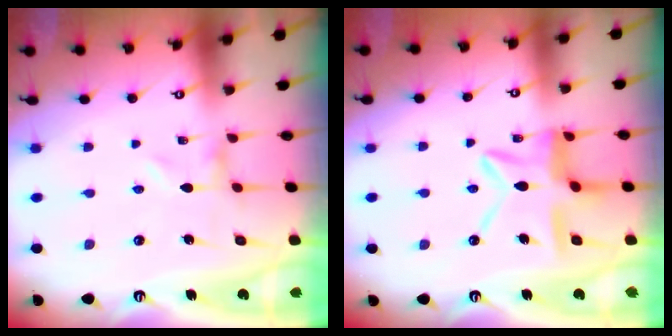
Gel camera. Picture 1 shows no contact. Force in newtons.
{"total": 11.0, "press": 11.0, "slide": 0.9}